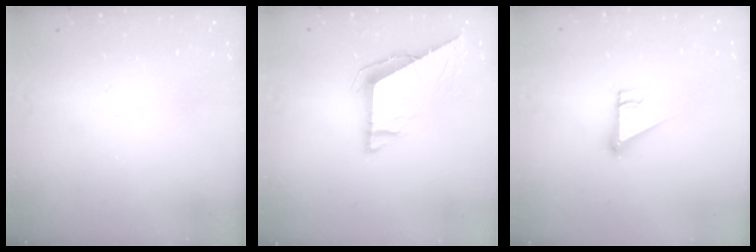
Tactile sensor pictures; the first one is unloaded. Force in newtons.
{"total": 7.2, "press": 7.2, "slide": 0.5}
{"total": 5.1, "press": 5.0, "slide": 0.4}